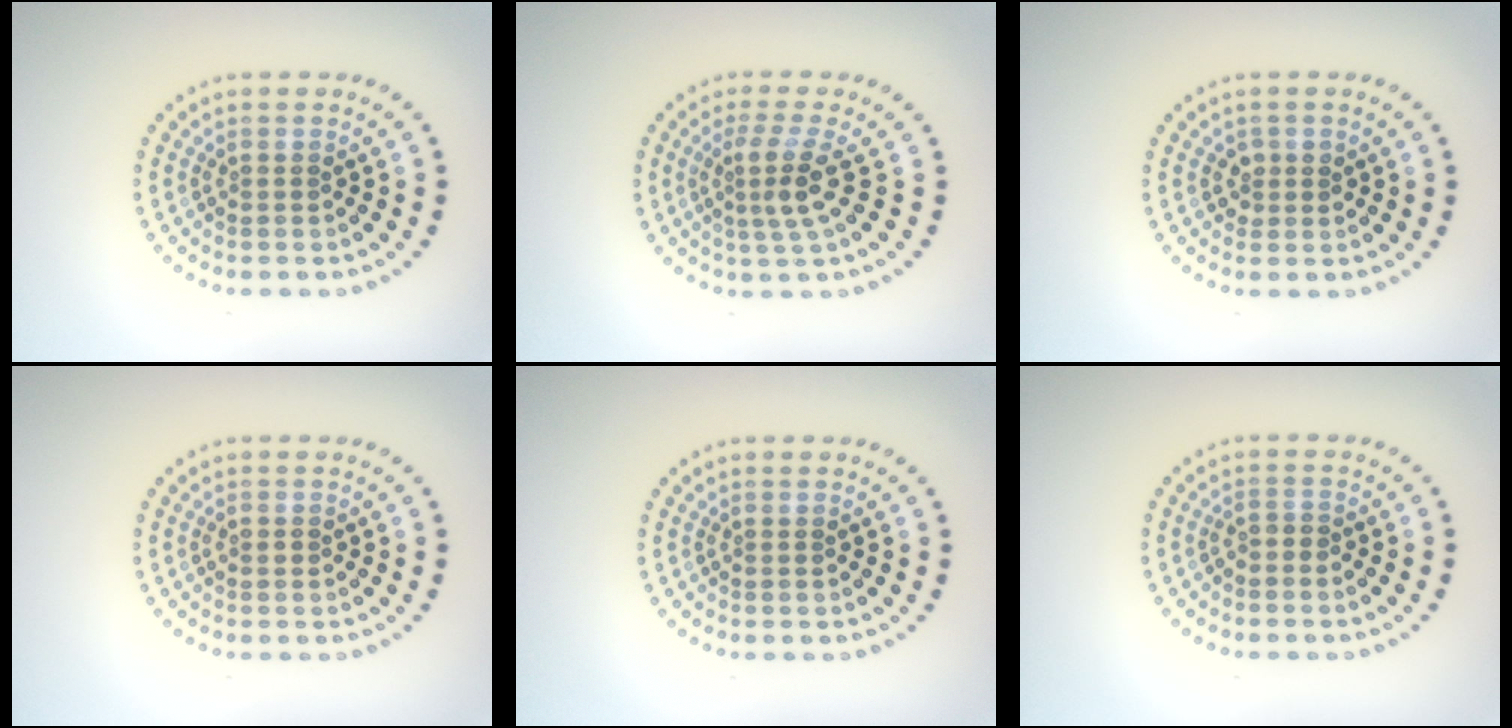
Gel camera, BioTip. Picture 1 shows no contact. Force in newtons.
{"total": 3.0, "press": 2.3, "slide": 2.0}
{"total": 1.2, "press": 1.1, "slide": 0.3}
{"total": 0.8, "press": 0.8, "slide": 0.0}
{"total": 0.0}
{"total": 0.6, "press": 0.4, "slide": 0.4}